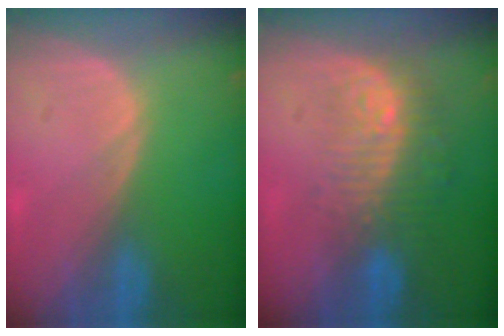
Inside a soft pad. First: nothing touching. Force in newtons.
{"total": 9.7, "press": 8.3, "slide": 5.1}